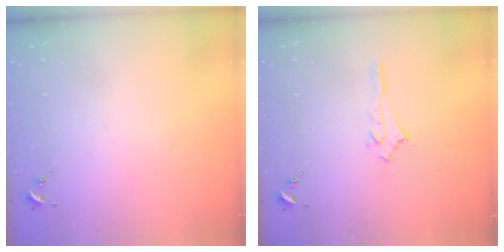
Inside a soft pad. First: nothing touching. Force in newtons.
{"total": 2.5, "press": 2.5, "slide": 0.2}